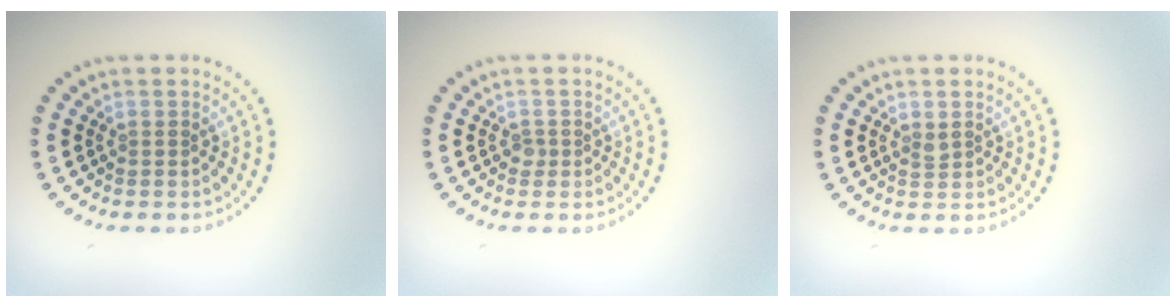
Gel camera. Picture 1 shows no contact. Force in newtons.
{"total": 0.8, "press": 0.6, "slide": 0.5}
{"total": 0.6, "press": 0.5, "slide": 0.3}